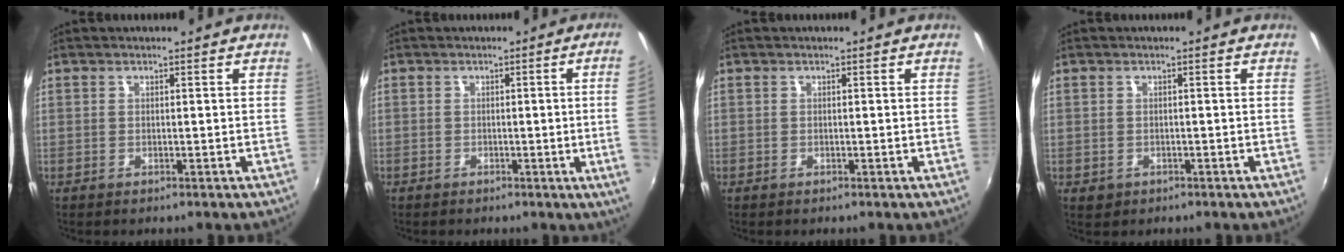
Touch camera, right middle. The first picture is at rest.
{"total": 6.0, "force": [-0.2, -1.7, 5.8], "torque": [-0.079, -0.011, 0.000]}
{"total": 0.0}
{"total": 1.6, "force": [-0.6, 1.4, 0.6], "torque": [-0.014, -0.002, -0.006]}